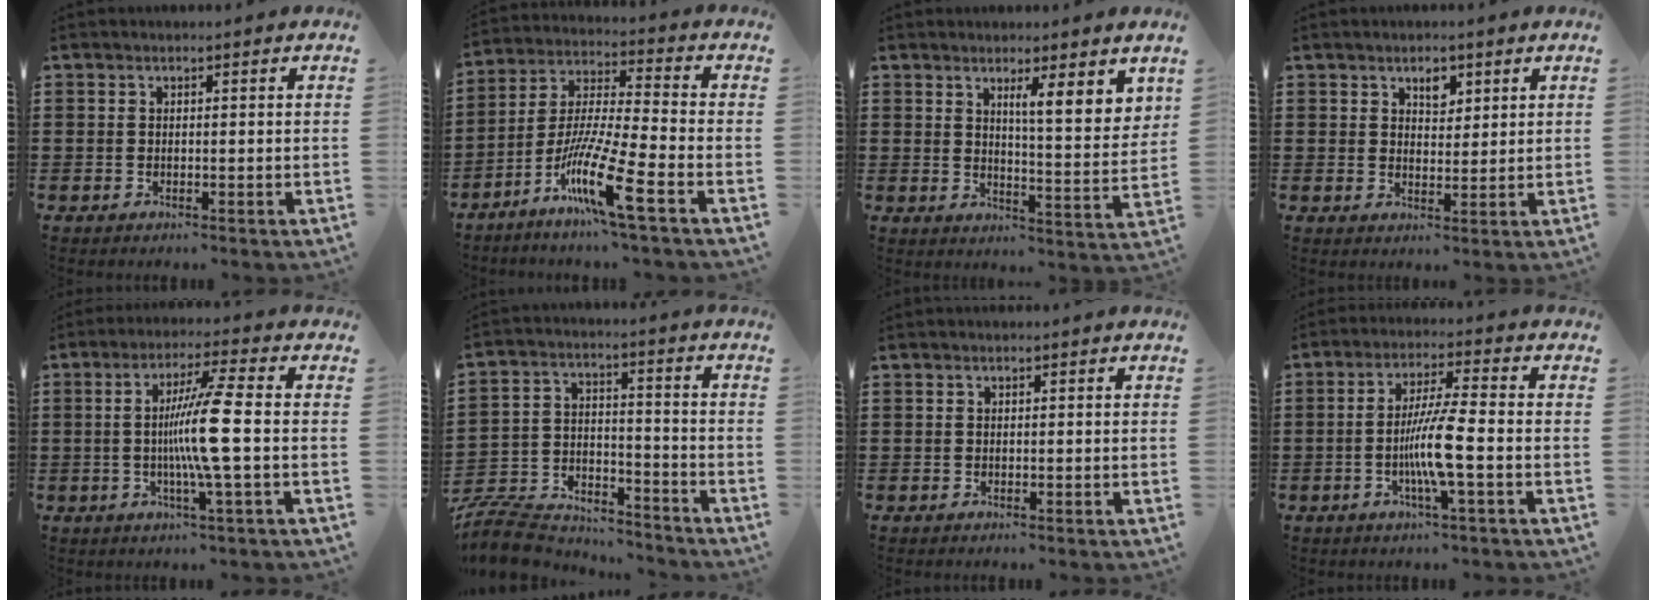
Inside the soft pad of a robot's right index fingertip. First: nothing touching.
{"total": 11.9, "force": [-6.8, 0.7, 9.7], "torque": [-0.207, -0.012, -0.136]}
{"total": 5.3, "force": [3.6, 0.4, 3.9], "torque": [-0.061, -0.022, 0.054]}
{"total": 3.0, "force": [2.0, 1.6, 1.5], "torque": [-0.020, -0.002, 0.032]}
{"total": 9.7, "force": [-0.8, -0.3, 9.6], "torque": [-0.190, -0.015, -0.027]}
{"total": 8.2, "force": [-7.9, 2.1, 1.3], "torque": [-0.035, 0.015, -0.158]}
{"total": 0.0}
{"total": 8.0, "force": [-2.1, 0.3, 7.7], "torque": [-0.151, -0.013, -0.045]}